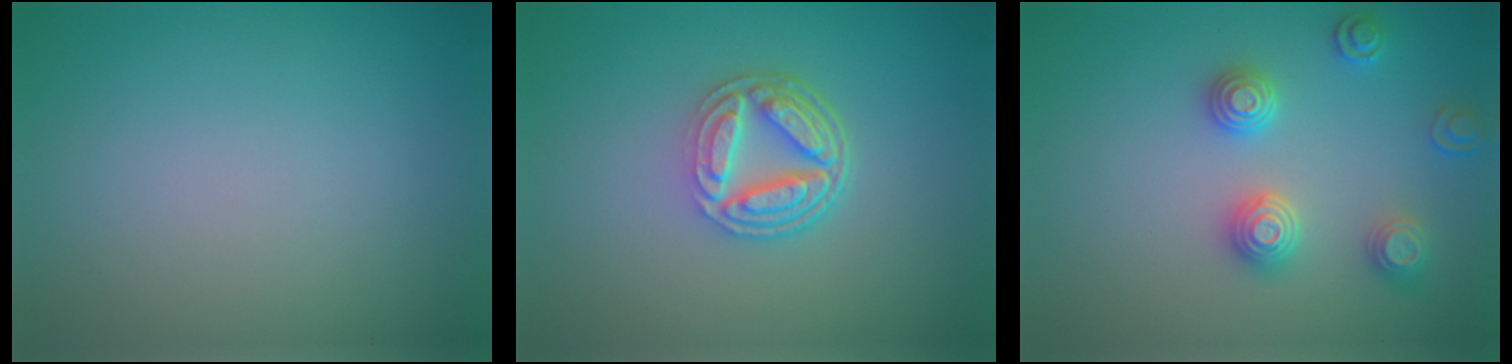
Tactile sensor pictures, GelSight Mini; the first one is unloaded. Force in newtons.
{"total": 5.0, "press": 3.7, "slide": 3.4}
{"total": 3.3, "press": 3.3, "slide": 0.3}